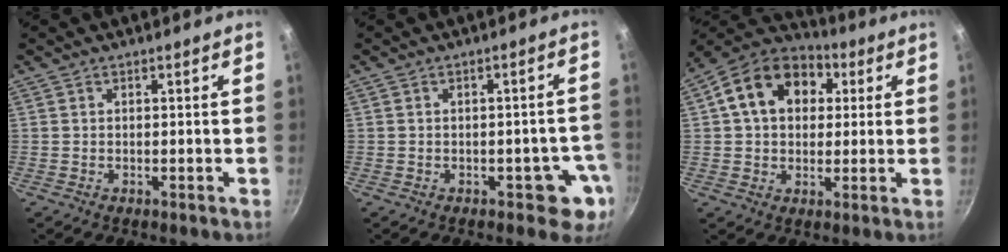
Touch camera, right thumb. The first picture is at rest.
{"total": 5.4, "force": [-1.9, 3.4, 3.7], "torque": [0.000, 0.023, -0.018]}
{"total": 16.3, "force": [4.2, 12.2, 10.1], "torque": [-0.147, 0.026, 0.053]}